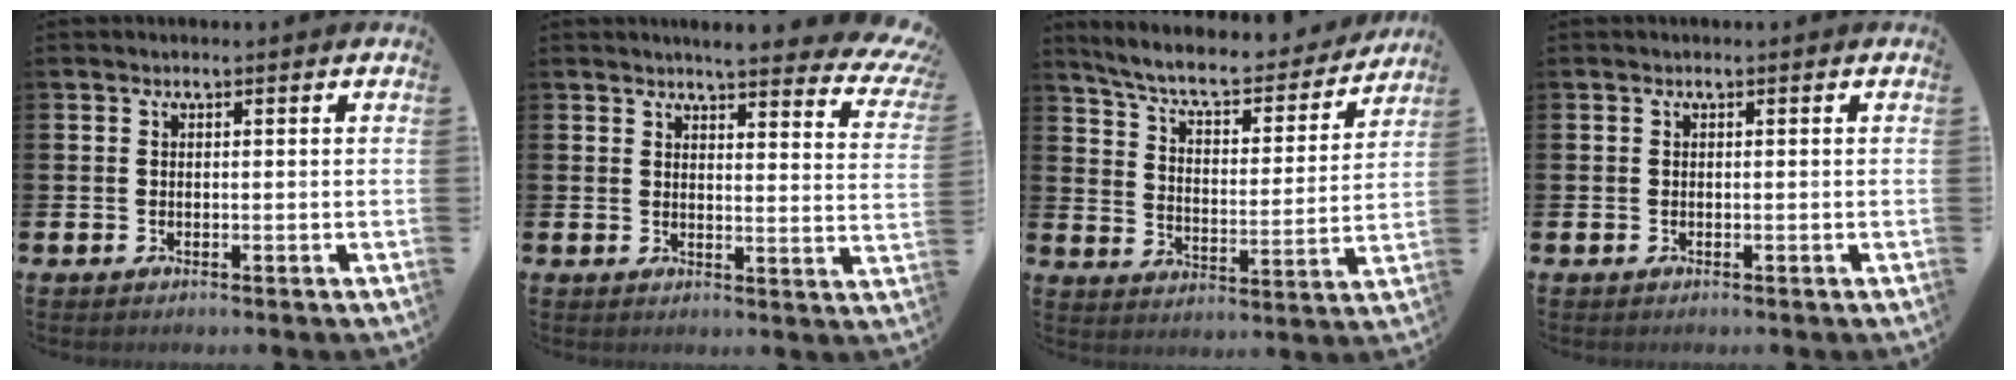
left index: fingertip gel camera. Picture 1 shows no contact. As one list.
[{"total": 4.8, "force": [4.5, 0.4, 1.5], "torque": [-0.023, -0.040, 0.073]}, {"total": 8.2, "force": [7.3, 1.7, 3.2], "torque": [-0.085, -0.051, 0.121]}, {"total": 0.0}]